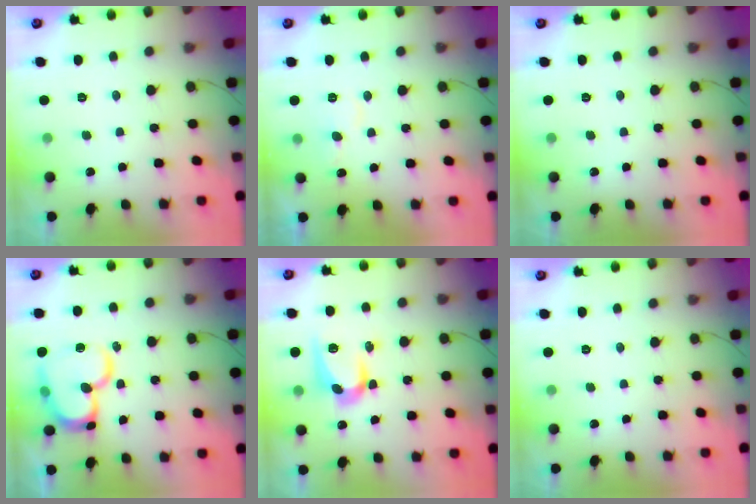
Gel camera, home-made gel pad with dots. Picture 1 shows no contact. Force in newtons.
{"total": 7.9, "press": 7.9, "slide": 0.5}
{"total": 0.0}
{"total": 17.6, "press": 17.6, "slide": 1.3}
{"total": 9.9, "press": 9.9, "slide": 0.5}
{"total": 0.0}